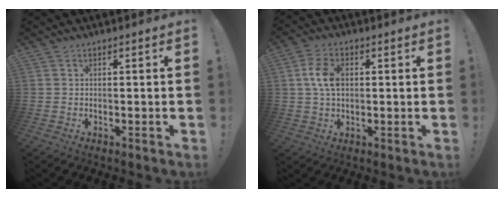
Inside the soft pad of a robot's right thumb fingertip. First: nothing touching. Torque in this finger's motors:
{"motor_torque": [0.08, 0.06, 0.20, -0.23, 0.01]}